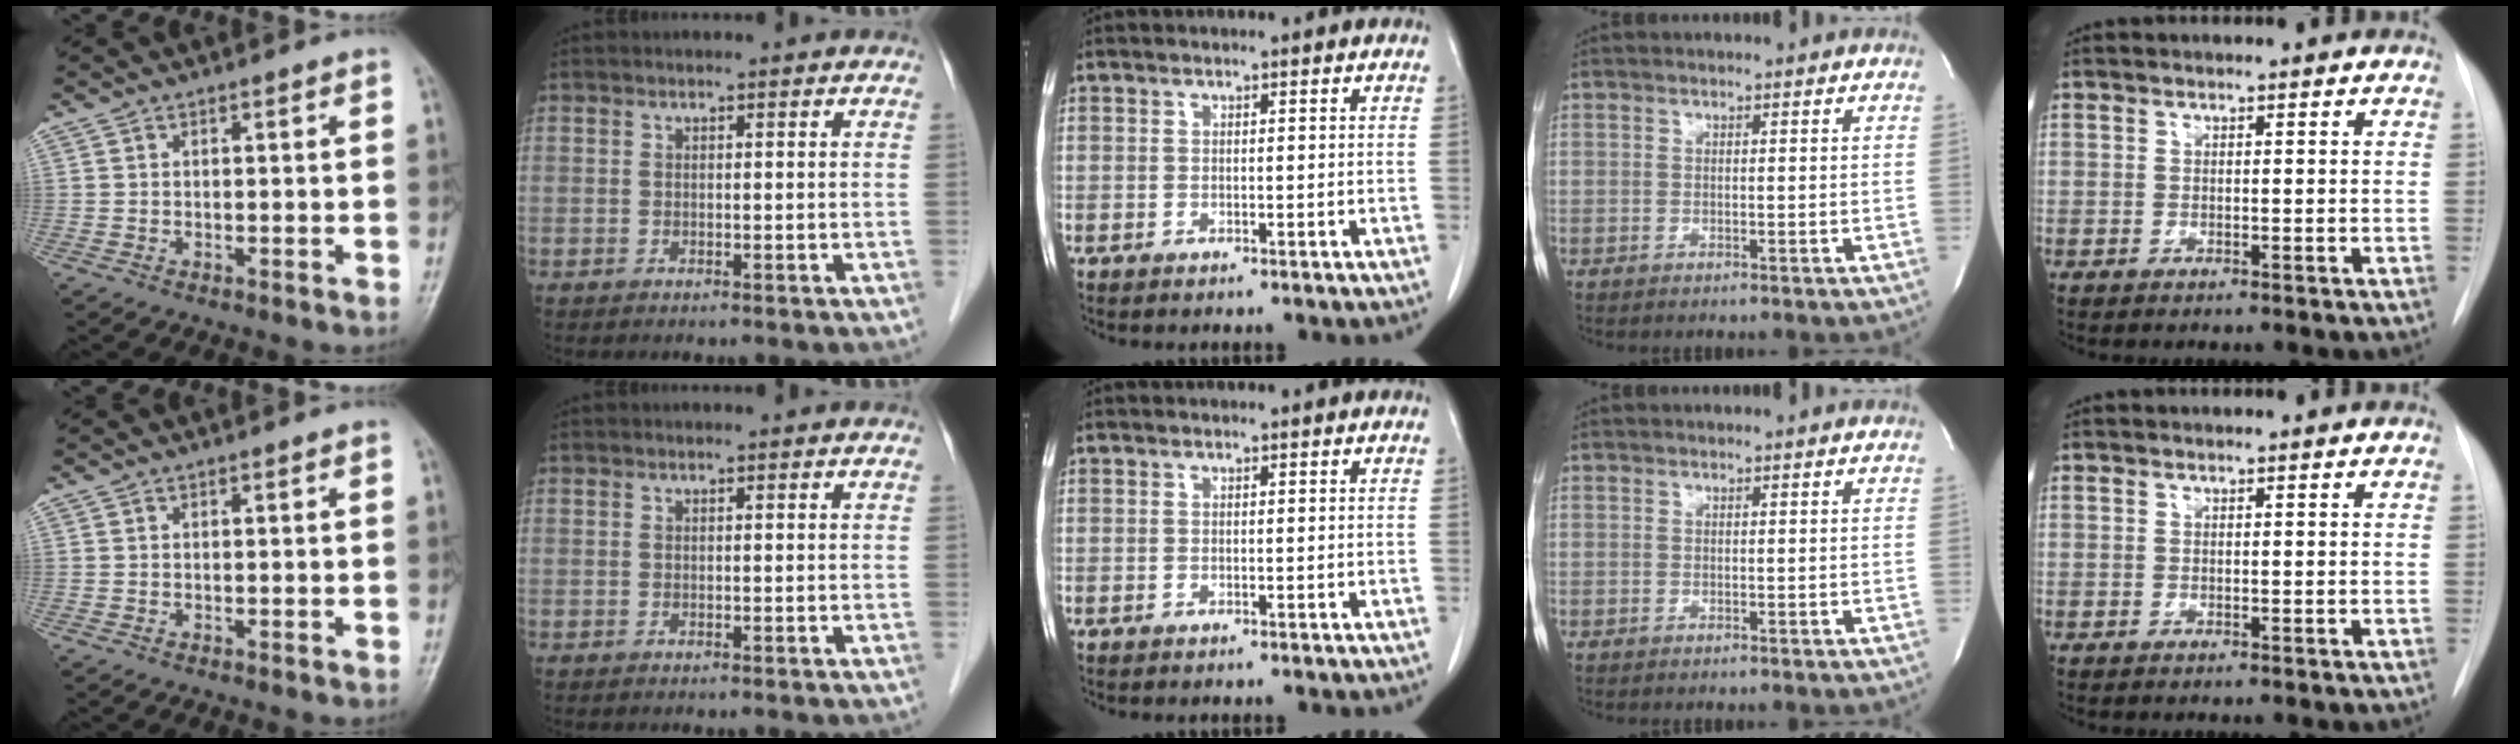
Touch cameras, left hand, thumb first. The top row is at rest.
{}